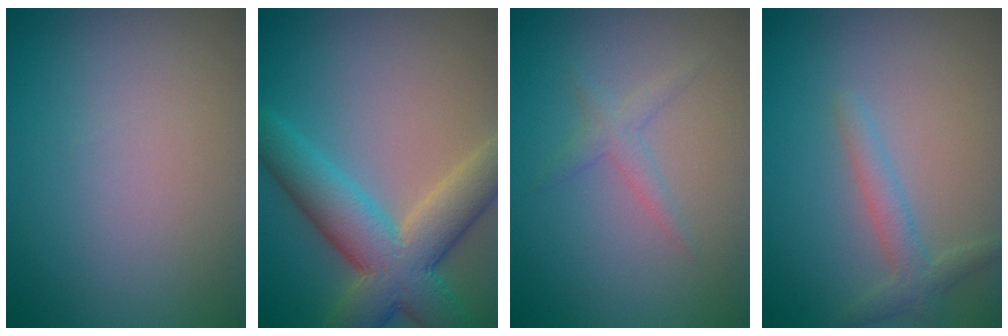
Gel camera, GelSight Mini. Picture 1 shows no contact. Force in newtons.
{"total": 8.7, "press": 8.7, "slide": 0.5}
{"total": 1.4, "press": 1.4, "slide": 0.1}
{"total": 2.2, "press": 2.2, "slide": 0.2}